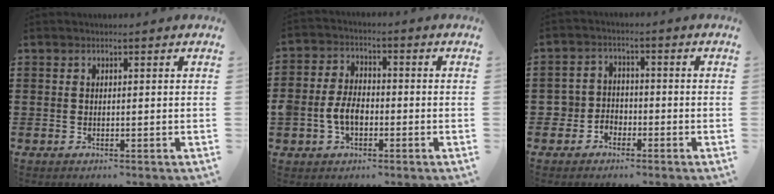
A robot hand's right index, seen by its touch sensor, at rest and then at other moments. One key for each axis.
{"total": 5.1, "fx": -1.6, "fy": 3.6, "fz": 3.3, "tx": -0.088, "ty": 0.000, "tz": -0.038}
{"total": 3.5, "fx": -2.1, "fy": 2.7, "fz": 0.4, "tx": -0.028, "ty": 0.004, "tz": -0.050}